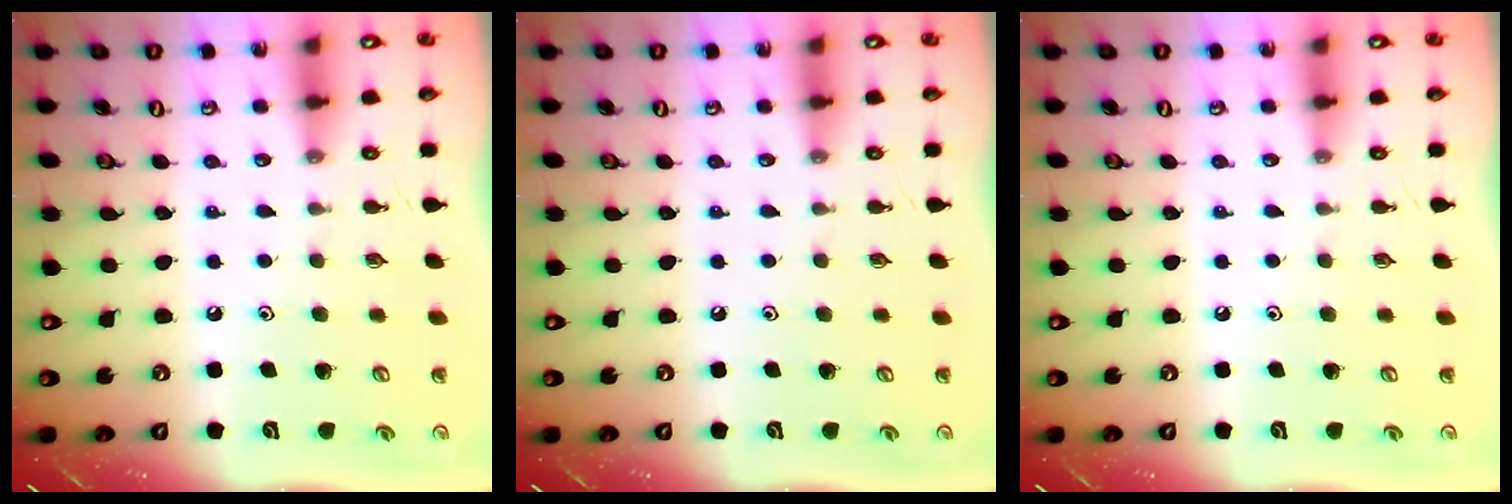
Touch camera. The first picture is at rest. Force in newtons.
{"total": 0.0}
{"total": 0.0}